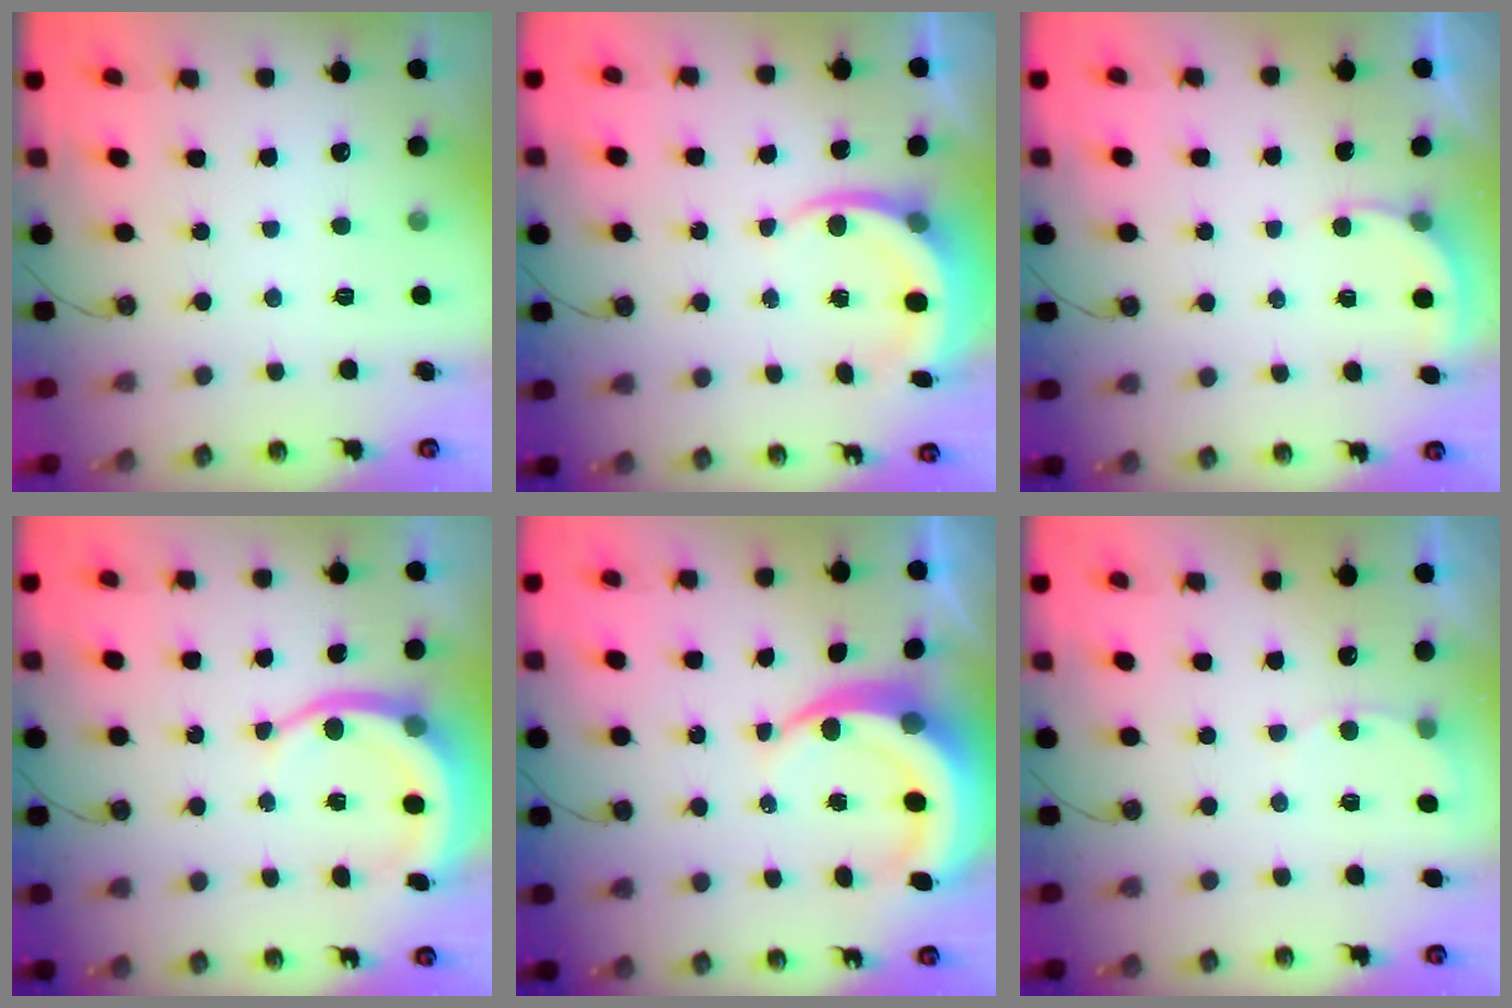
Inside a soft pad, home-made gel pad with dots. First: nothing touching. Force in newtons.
{"total": 6.2, "press": 6.2, "slide": 0.7}
{"total": 2.6, "press": 2.6, "slide": 0.2}
{"total": 8.6, "press": 8.5, "slide": 1.6}
{"total": 9.2, "press": 9.1, "slide": 1.3}
{"total": 5.0, "press": 4.7, "slide": 1.4}